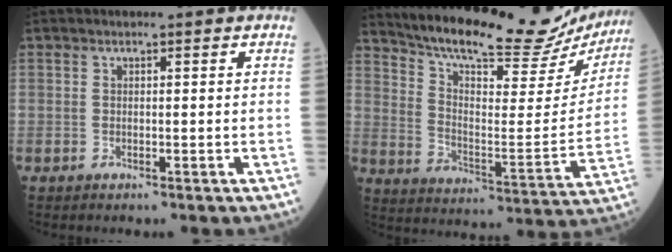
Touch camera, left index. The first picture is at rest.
{"total": 24.2, "force": [22.0, 4.5, 9.0], "torque": [-0.147, -0.045, 0.300]}